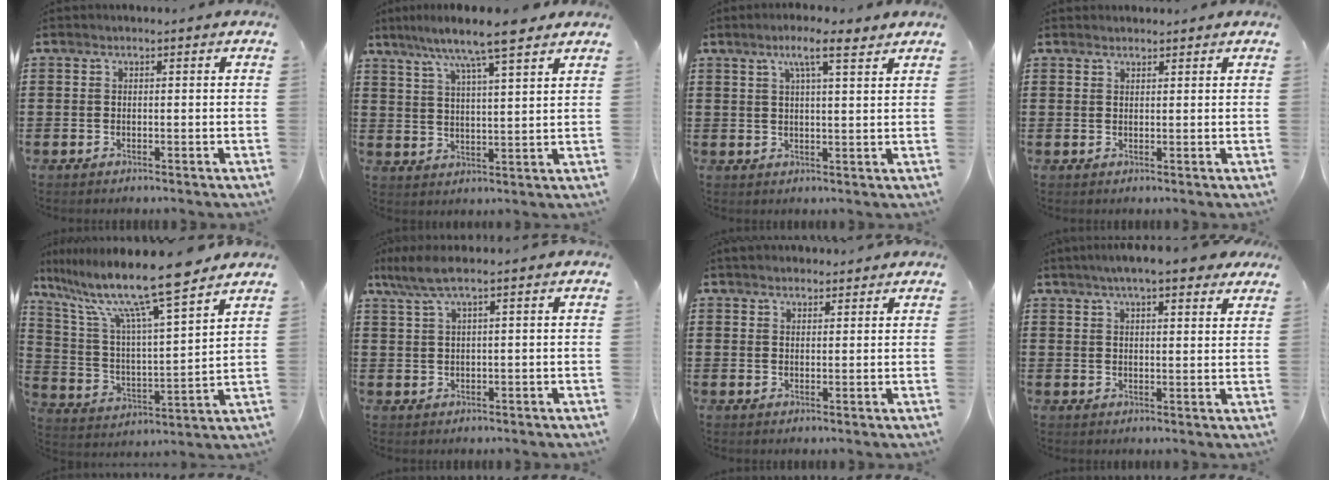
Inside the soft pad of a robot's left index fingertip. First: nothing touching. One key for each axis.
{"total": 8.3, "fx": 6.7, "fy": 0.3, "fz": 4.9, "tx": -0.114, "ty": -0.020, "tz": 0.115}
{"total": 5.9, "fx": 3.7, "fy": 0.9, "fz": 4.5, "tx": -0.090, "ty": 0.001, "tz": 0.061}
{"total": 1.3, "fx": 1.2, "fy": 0.3, "fz": 0.1, "tx": -0.004, "ty": 0.001, "tz": 0.024}
{"total": 13.0, "fx": 10.7, "fy": 0.1, "fz": 7.4, "tx": -0.176, "ty": -0.071, "tz": 0.177}
{"total": 3.8, "fx": 2.0, "fy": 0.2, "fz": 3.2, "tx": -0.073, "ty": 0.000, "tz": 0.034}
{"total": 2.3, "fx": 2.2, "fy": 0.6, "fz": 0.3, "tx": -0.009, "ty": 0.003, "tz": 0.044}
{"total": 5.8, "fx": 4.7, "fy": 1.0, "fz": 3.3, "tx": -0.068, "ty": -0.004, "tz": 0.082}